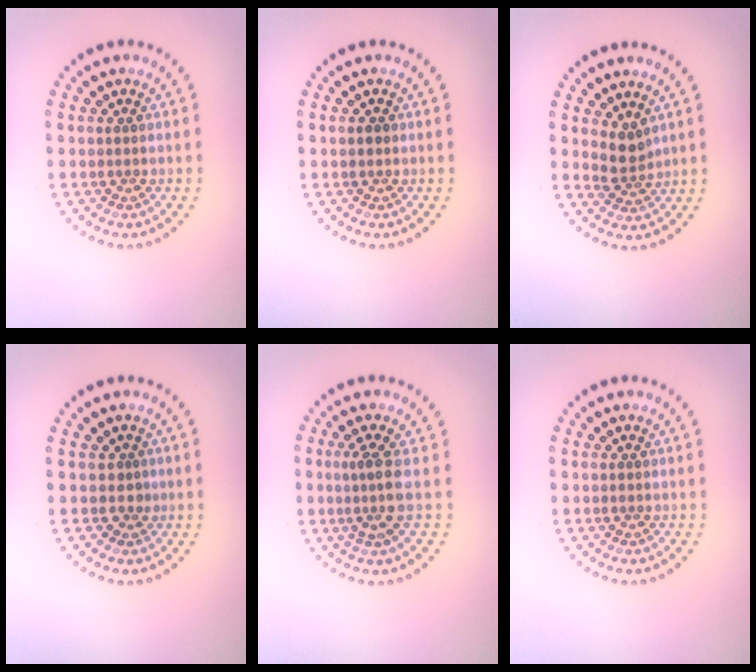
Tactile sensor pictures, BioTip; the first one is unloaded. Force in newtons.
{"total": 1.0, "press": 1.0, "slide": 0.1}
{"total": 2.3, "press": 1.8, "slide": 1.3}
{"total": 0.9, "press": 0.6, "slide": 0.7}
{"total": 2.6, "press": 2.0, "slide": 1.7}
{"total": 0.0}